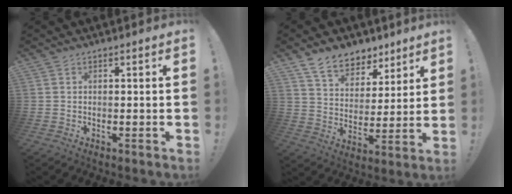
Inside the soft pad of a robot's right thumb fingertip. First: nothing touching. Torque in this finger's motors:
{"motor_torque": [0.03, 2.07, 0.97, 0.79, 0.00]}